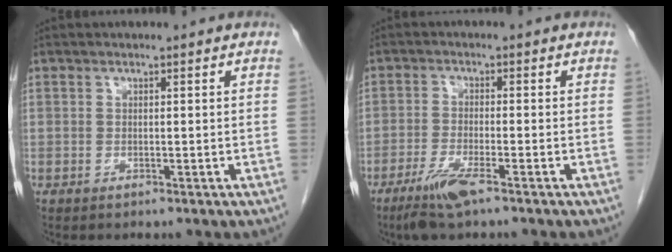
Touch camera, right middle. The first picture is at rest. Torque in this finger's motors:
{"motor_torque": [0.17, -0.04, 0.18, 0.06]}